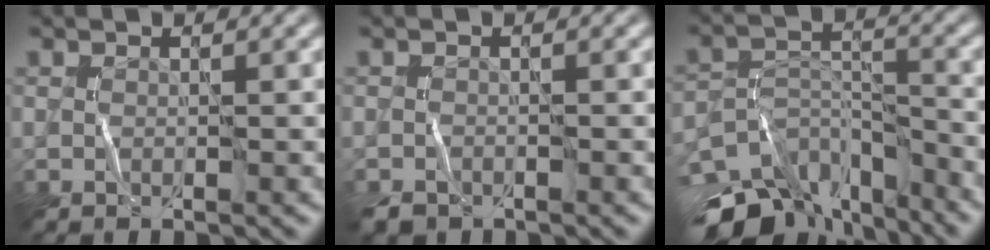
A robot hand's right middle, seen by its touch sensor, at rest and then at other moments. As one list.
[{"total": 1.3, "force": [-1.1, 0.7, 0.2], "torque": [-0.002, -0.002, -0.023]}, {"total": 11.0, "force": [-8.8, 5.1, 4.4], "torque": [-0.083, 0.002, -0.143]}]